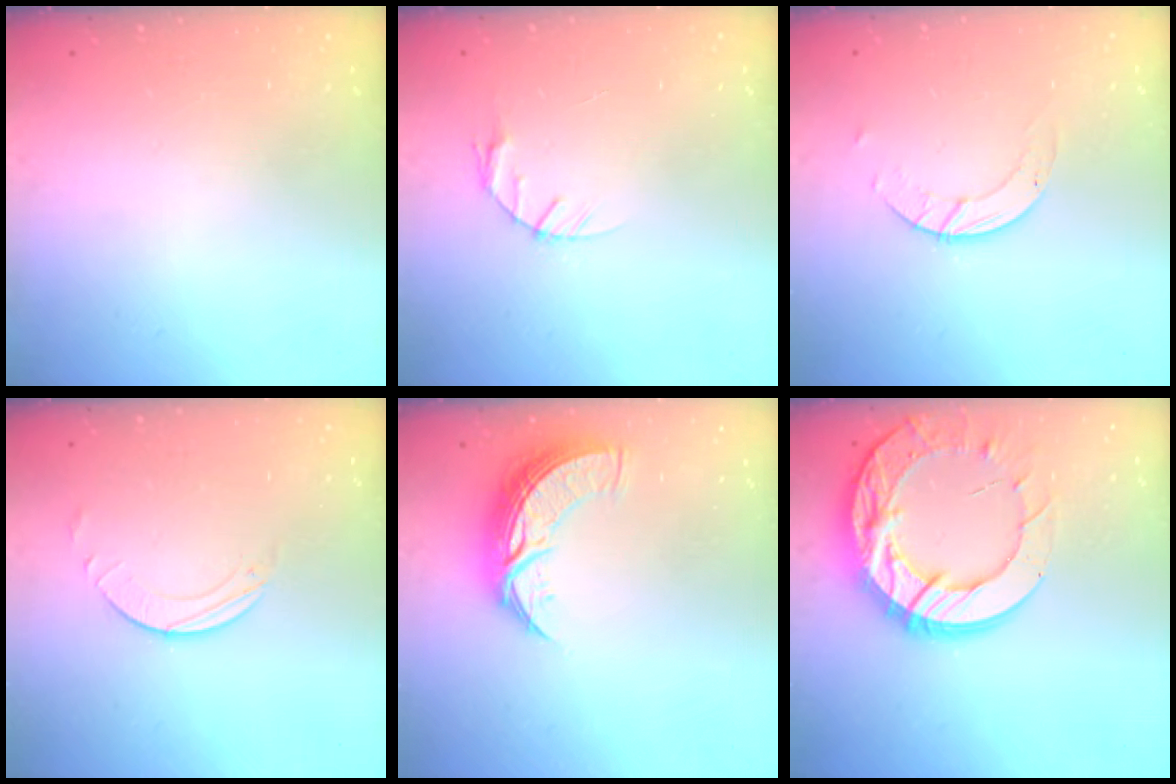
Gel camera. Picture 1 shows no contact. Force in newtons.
{"total": 3.3, "press": 3.2, "slide": 0.5}
{"total": 2.8, "press": 2.8, "slide": 0.3}
{"total": 1.6, "press": 1.6, "slide": 0.2}
{"total": 9.5, "press": 9.5, "slide": 0.8}
{"total": 21.2, "press": 21.1, "slide": 2.1}